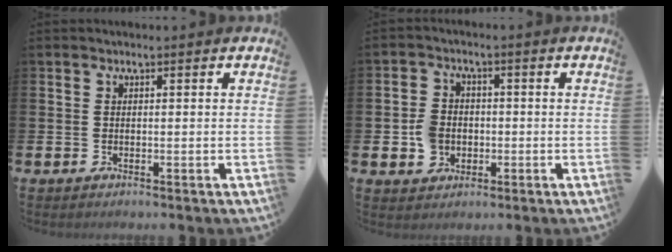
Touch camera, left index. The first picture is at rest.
{"total": 4.3, "force": [-0.5, 3.9, 1.8], "torque": [-0.041, 0.013, -0.011]}